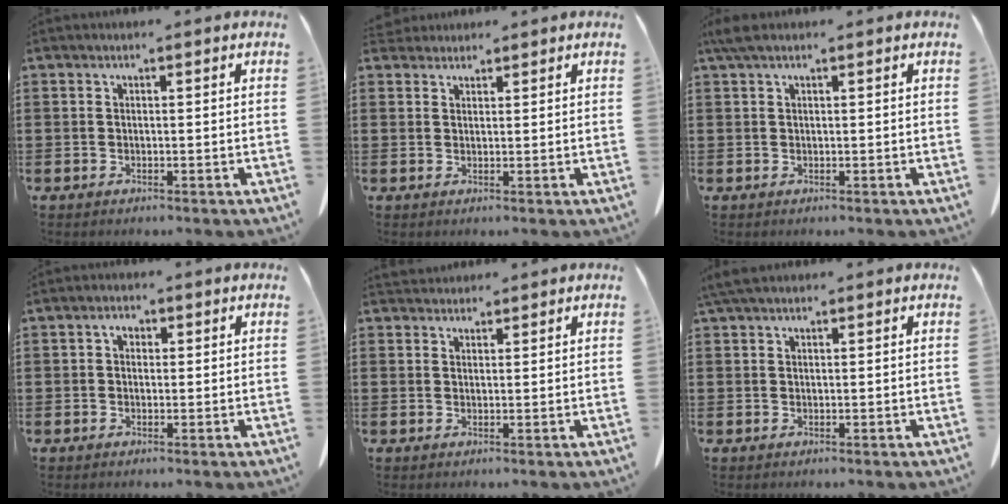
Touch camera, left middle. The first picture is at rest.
{"total": 2.0, "force": [1.9, 0.7, 0.2], "torque": [-0.009, 0.003, 0.038]}
{"total": 2.0, "force": [1.2, 0.5, 1.6], "torque": [-0.034, 0.003, 0.021]}
{"total": 1.6, "force": [0.3, 1.2, 1.1], "torque": [-0.024, 0.009, 0.005]}
{"total": 1.8, "force": [1.7, 0.6, -0.1], "torque": [-0.004, 0.003, 0.034]}
{"total": 2.6, "force": [1.8, 0.8, 1.6], "torque": [-0.037, 0.005, 0.035]}